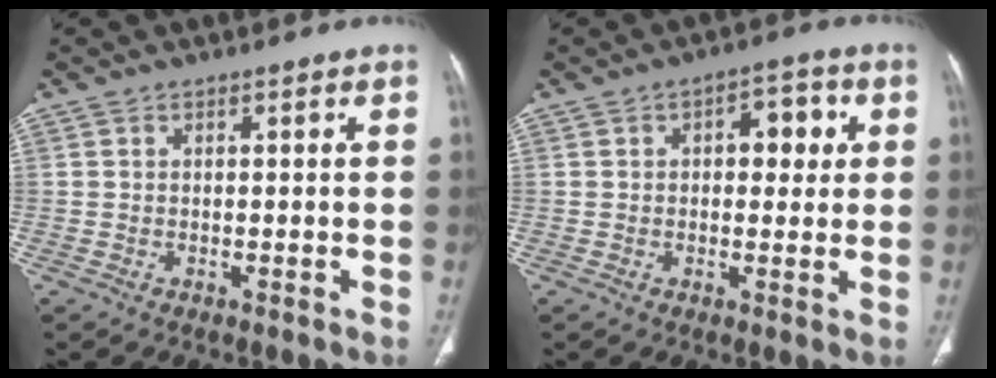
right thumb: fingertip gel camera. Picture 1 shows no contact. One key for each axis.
{"total": 6.9, "fx": 1.6, "fy": 3.9, "fz": 5.5, "tx": -0.043, "ty": 0.007, "tz": 0.018}